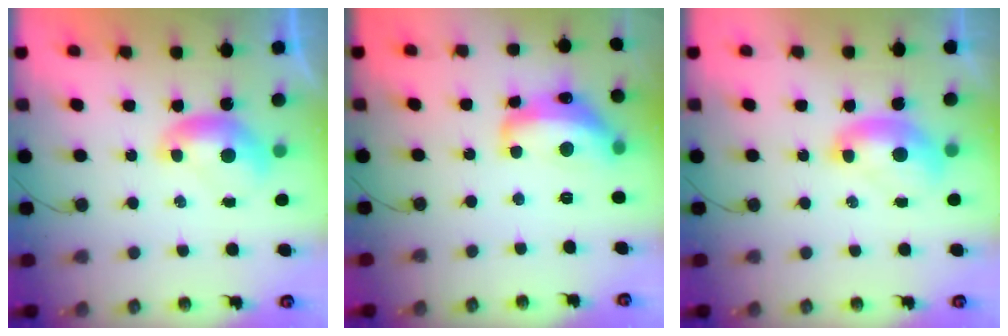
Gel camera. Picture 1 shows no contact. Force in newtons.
{"total": 10.2, "press": 10.2, "slide": 1.0}
{"total": 1.9, "press": 1.9, "slide": 0.3}